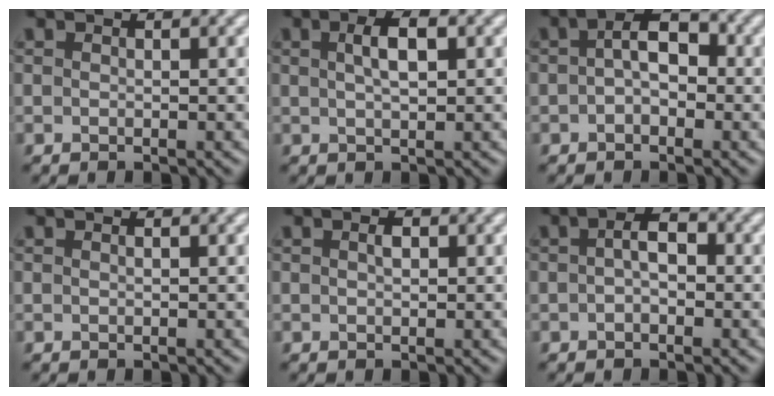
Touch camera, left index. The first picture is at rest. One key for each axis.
{"total": 2.9, "fx": 0.8, "fy": 1.0, "fz": 2.6, "tx": -0.047, "ty": 0.007, "tz": 0.014}
{"total": 3.6, "fx": 0.0, "fy": 2.1, "fz": 3.0, "tx": -0.049, "ty": 0.008, "tz": -0.010}
{"total": 0.0}
{"total": 0.9, "fx": 0.2, "fy": 0.4, "fz": 0.7, "tx": -0.013, "ty": 0.002, "tz": 0.004}
{"total": 2.4, "fx": -0.1, "fy": 1.2, "fz": 2.1, "tx": -0.036, "ty": 0.007, "tz": -0.007}